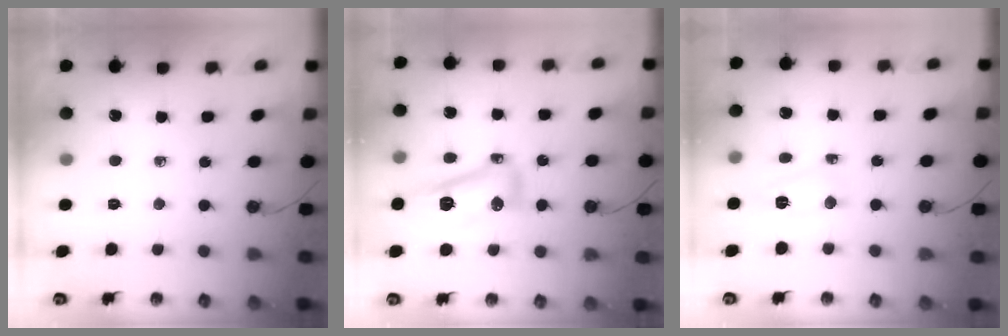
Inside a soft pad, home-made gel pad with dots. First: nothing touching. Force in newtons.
{"total": 12.5, "press": 12.5, "slide": 1.0}
{"total": 4.7, "press": 4.6, "slide": 0.9}